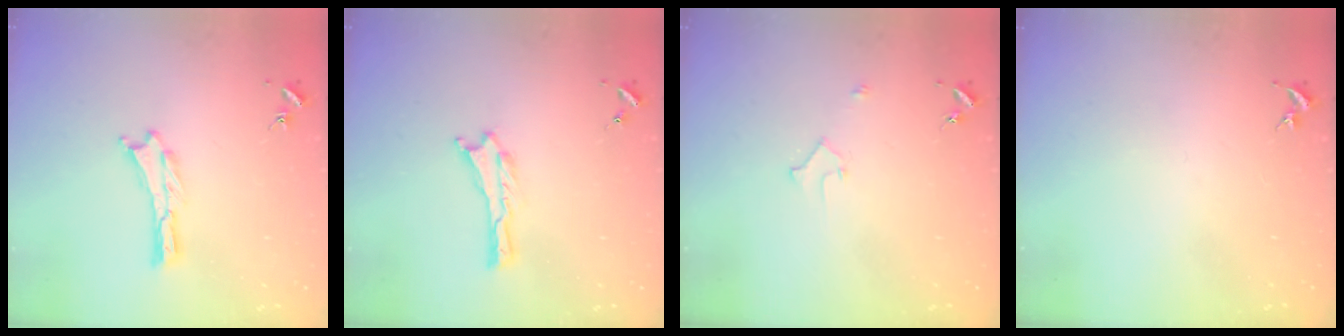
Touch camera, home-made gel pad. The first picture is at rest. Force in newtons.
{"total": 0.0}
{"total": 2.2, "press": 2.2, "slide": 0.2}
{"total": 0.0}